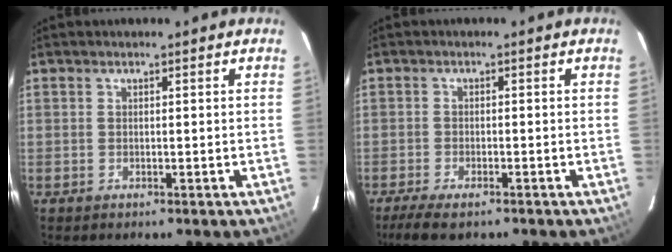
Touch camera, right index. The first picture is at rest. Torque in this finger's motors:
{"motor_torque": [0.39, -0.27, 0.20, 0.03]}